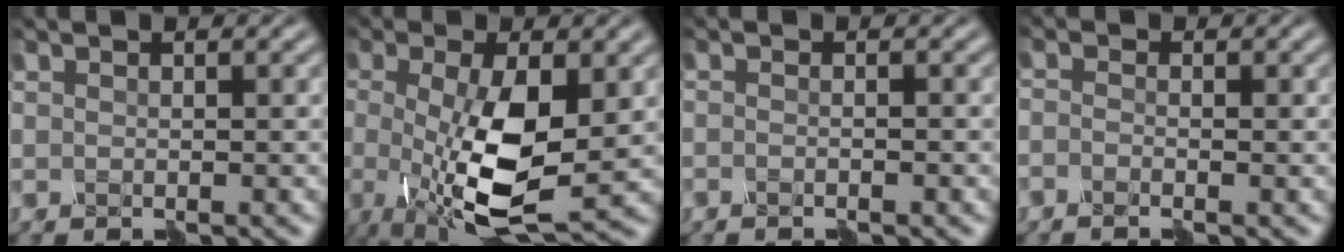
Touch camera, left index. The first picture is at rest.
{"total": 8.7, "force": [-1.5, 3.1, 8.0], "torque": [-0.173, -0.023, -0.019]}
{"total": 1.5, "force": [-1.3, -0.7, 0.0], "torque": [-0.001, -0.009, -0.015]}
{"total": 1.7, "force": [-1.7, 0.0, -0.4], "torque": [0.011, 0.002, -0.027]}